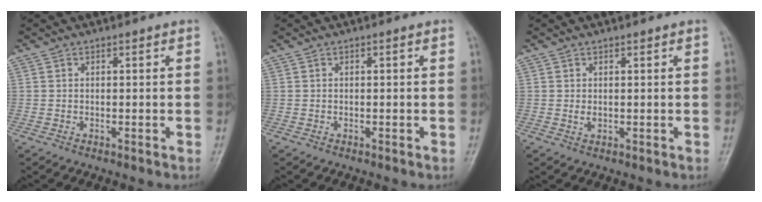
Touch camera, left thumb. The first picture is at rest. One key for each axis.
{"total": 0.0}
{"total": 1.3, "fx": 0.6, "fy": 0.8, "fz": 0.9, "tx": -0.011, "ty": -0.005, "tz": 0.013}